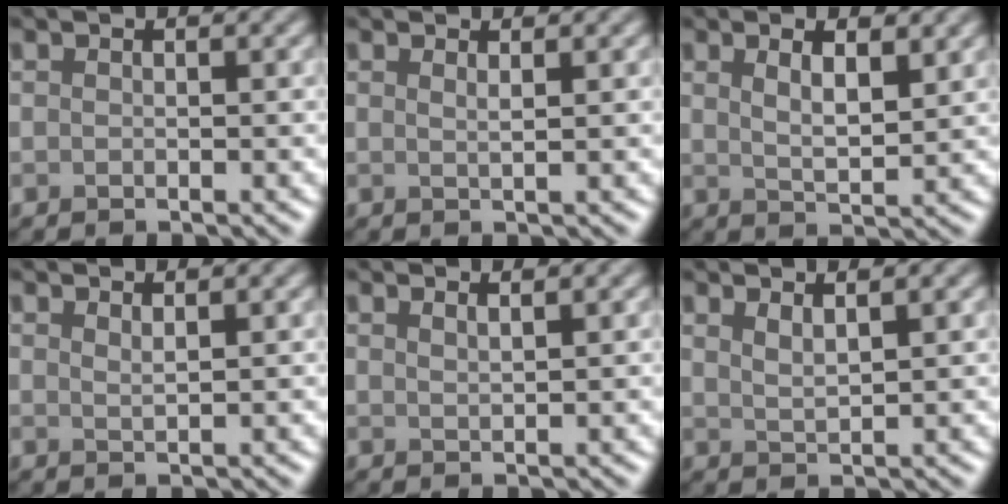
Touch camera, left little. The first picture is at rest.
{"total": 1.0, "force": [0.6, 0.3, 0.7], "torque": [-0.002, 0.000, 0.007]}
{"total": 3.4, "force": [1.8, 1.1, 2.7], "torque": [-0.046, -0.004, 0.035]}
{"total": 1.0, "force": [0.8, 0.2, 0.5], "torque": [-0.006, -0.001, 0.013]}
{"total": 1.3, "force": [1.0, 0.4, 0.7], "torque": [-0.004, 0.005, 0.008]}
{"total": 1.9, "force": [1.4, 0.5, 1.1], "torque": [-0.014, 0.000, 0.024]}